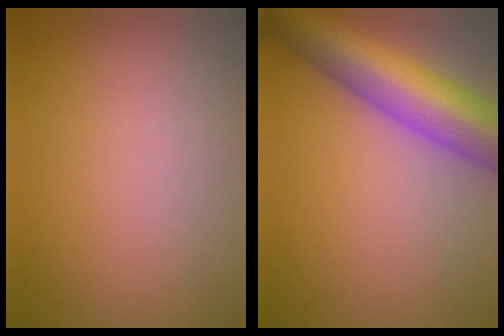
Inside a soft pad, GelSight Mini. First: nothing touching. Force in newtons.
{"total": 9.3, "press": 9.3, "slide": 0.3}